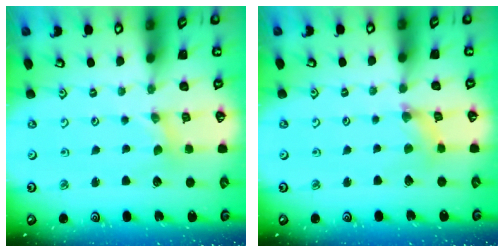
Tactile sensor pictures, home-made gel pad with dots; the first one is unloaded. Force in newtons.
{"total": 2.0, "press": 2.0, "slide": 0.3}